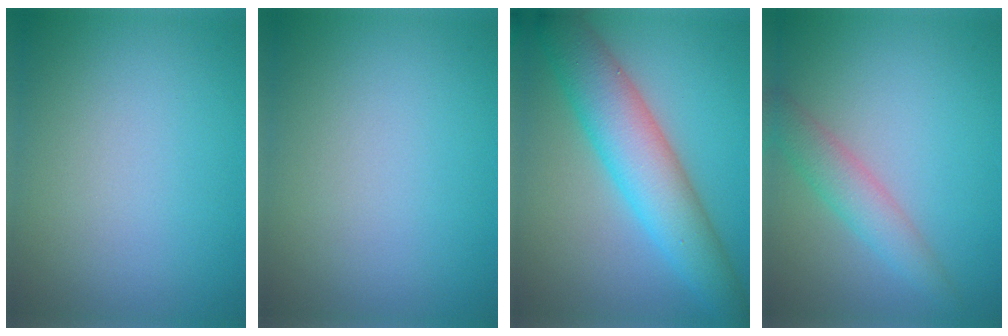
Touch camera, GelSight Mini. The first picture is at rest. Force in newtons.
{"total": 0.0}
{"total": 7.4, "press": 7.4, "slide": 0.4}
{"total": 3.0, "press": 3.0, "slide": 0.1}